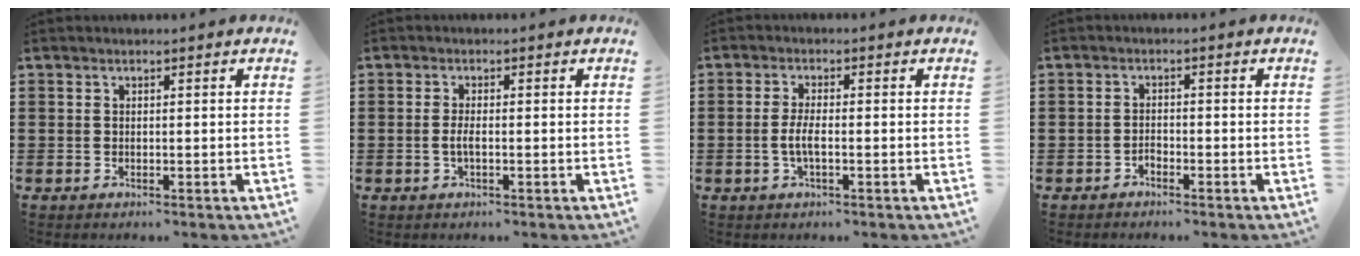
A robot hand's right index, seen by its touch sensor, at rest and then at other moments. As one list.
[{"total": 1.9, "force": [-0.4, 0.4, 1.9], "torque": [-0.041, -0.003, -0.009]}, {"total": 3.2, "force": [-0.7, 0.7, 3.0], "torque": [-0.067, -0.002, -0.018]}, {"total": 1.3, "force": [-1.1, 0.6, 0.3], "torque": [-0.010, 0.000, -0.023]}]